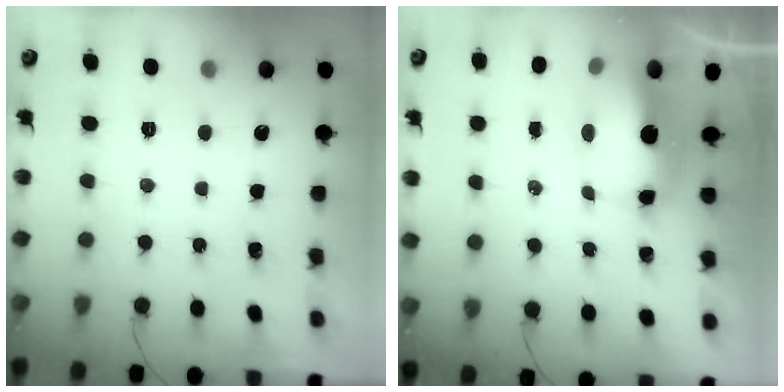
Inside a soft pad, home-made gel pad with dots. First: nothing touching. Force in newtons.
{"total": 9.3, "press": 9.2, "slide": 1.4}